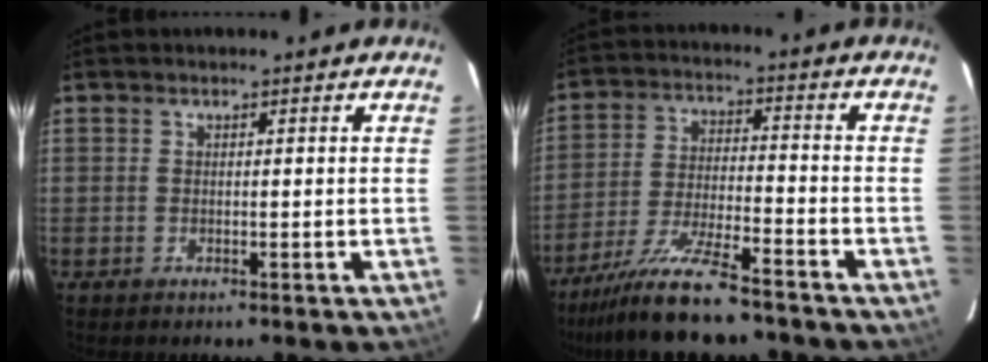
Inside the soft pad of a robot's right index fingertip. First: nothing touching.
{"total": 14.3, "force": [-11.9, 2.1, 7.6], "torque": [-0.162, -0.023, -0.208]}